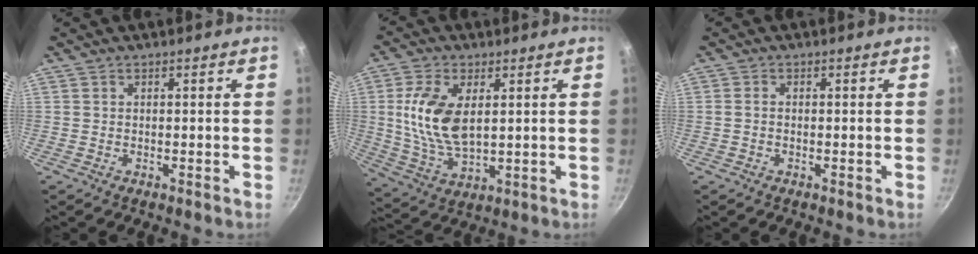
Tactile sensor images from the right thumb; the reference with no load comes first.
{"total": 12.8, "force": [2.4, 6.9, 10.5], "torque": [-0.203, -0.015, 0.054]}
{"total": 1.0, "force": [-0.2, 0.7, 0.6], "torque": [-0.012, 0.006, -0.004]}